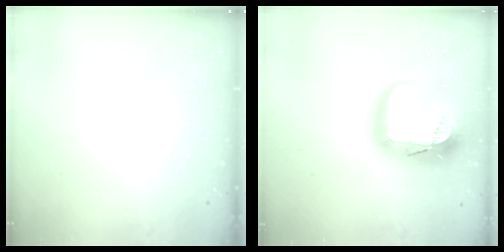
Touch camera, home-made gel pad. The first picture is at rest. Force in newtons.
{"total": 26.0, "press": 25.9, "slide": 2.1}